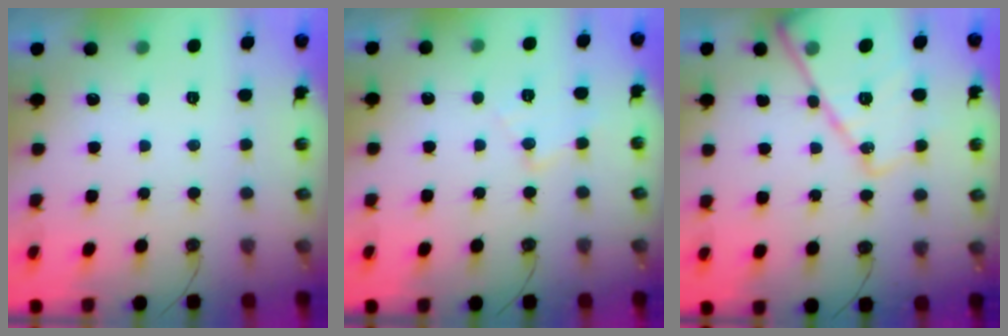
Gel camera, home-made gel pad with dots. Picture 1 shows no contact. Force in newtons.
{"total": 7.4, "press": 7.4, "slide": 0.7}
{"total": 17.4, "press": 17.3, "slide": 1.7}